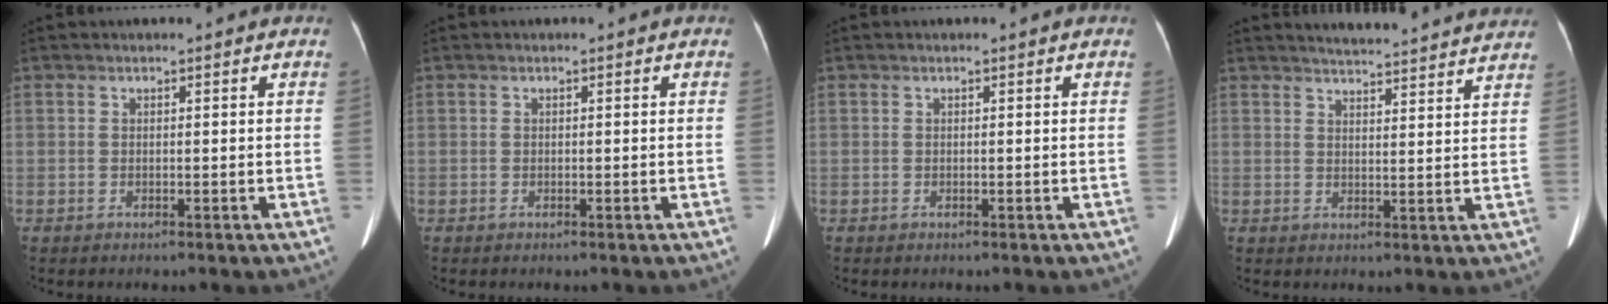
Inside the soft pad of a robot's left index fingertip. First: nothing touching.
{"total": 0.0}
{"total": 0.0}
{"total": 15.9, "force": [15.2, 0.8, 4.6], "torque": [-0.060, -0.006, 0.184]}